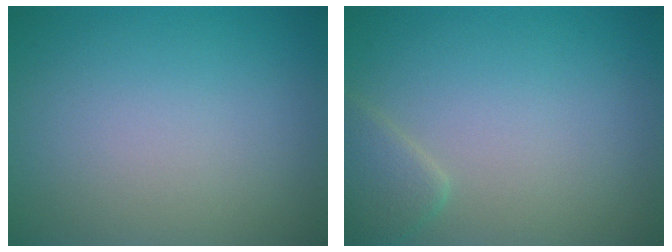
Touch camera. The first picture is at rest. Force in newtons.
{"total": 1.9, "press": 1.9, "slide": 0.1}